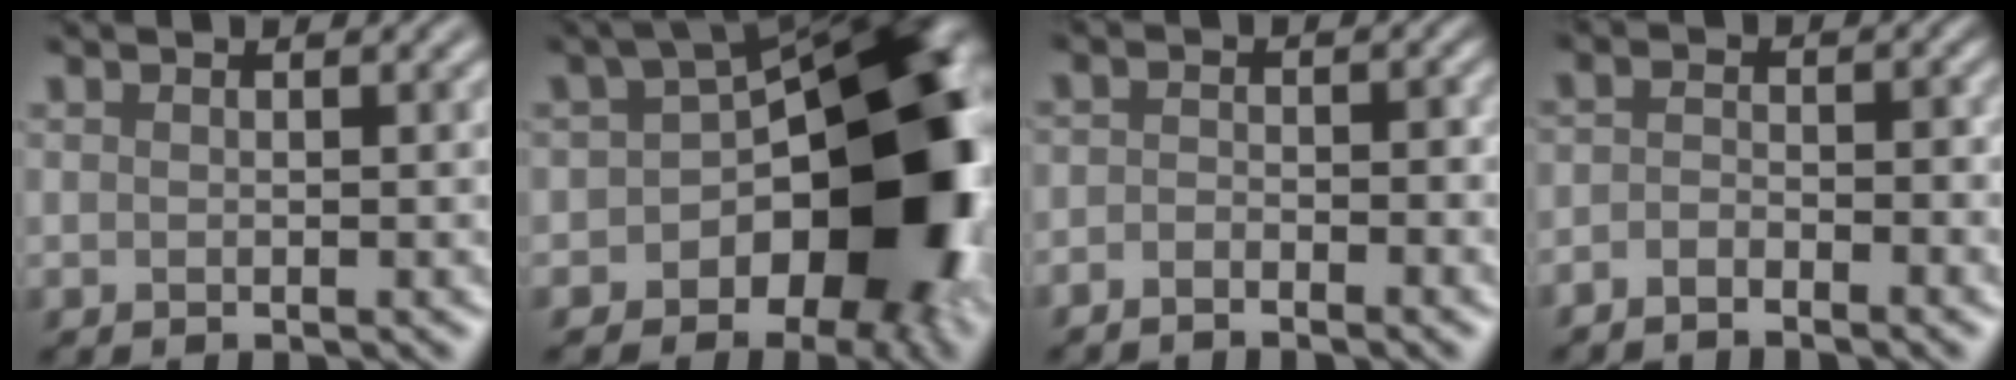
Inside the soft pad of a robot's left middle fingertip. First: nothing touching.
{"total": 14.0, "force": [-4.5, 8.1, 10.5], "torque": [-0.108, -0.003, -0.063]}
{"total": 1.9, "force": [-1.9, -0.3, -0.1], "torque": [-0.020, -0.003, -0.020]}
{"total": 2.1, "force": [-2.1, -0.2, 0.0], "torque": [-0.022, -0.003, -0.026]}